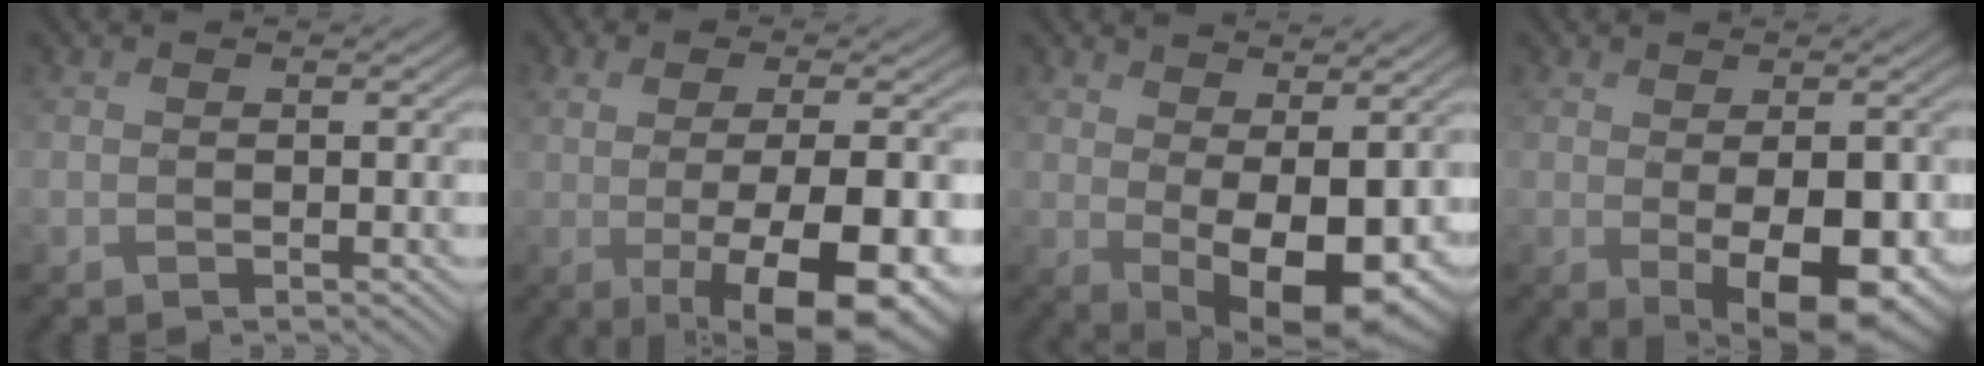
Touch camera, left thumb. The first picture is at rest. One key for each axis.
{"total": 12.2, "fx": -1.9, "fy": 4.6, "fz": 11.2, "tx": -0.152, "ty": -0.005, "tz": -0.021}
{"total": 10.9, "fx": 0.0, "fy": 5.4, "fz": 9.5, "tx": -0.156, "ty": -0.019, "tz": 0.014}
{"total": 9.2, "fx": -1.3, "fy": 4.3, "fz": 8.0, "tx": -0.119, "ty": -0.020, "tz": -0.003}